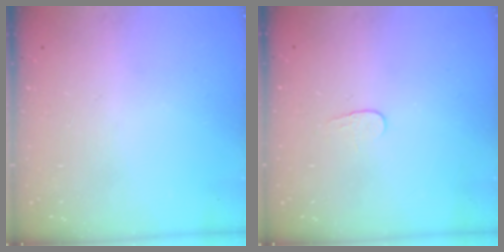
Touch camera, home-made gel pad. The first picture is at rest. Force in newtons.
{"total": 3.5, "press": 3.4, "slide": 0.4}